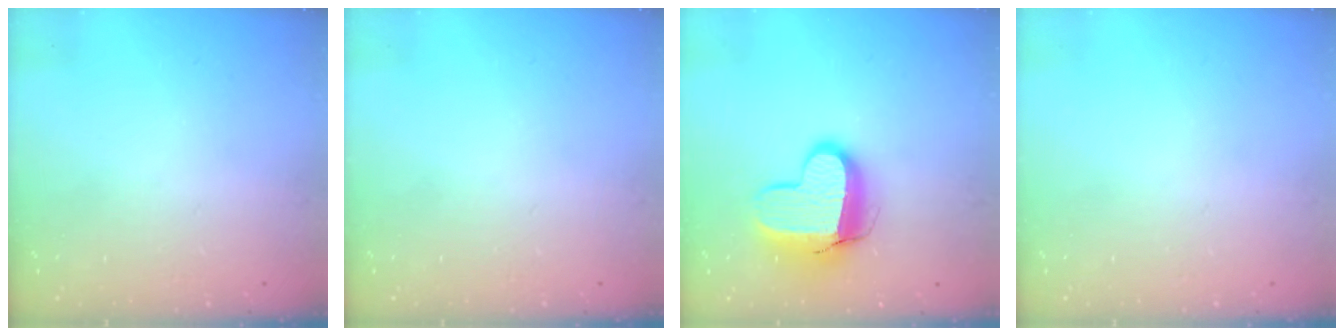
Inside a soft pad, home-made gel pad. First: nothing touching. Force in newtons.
{"total": 0.0}
{"total": 12.7, "press": 12.6, "slide": 1.1}
{"total": 0.0}